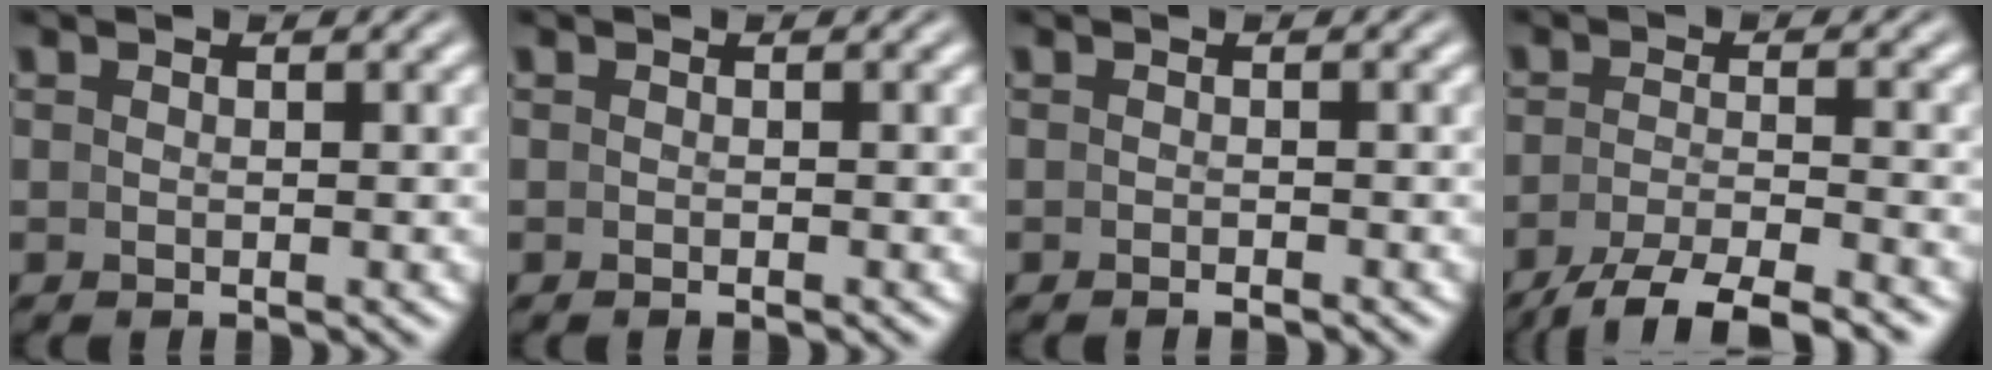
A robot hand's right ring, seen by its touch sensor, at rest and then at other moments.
{"total": 0.6, "force": [-0.6, -0.2, 0.1], "torque": [0.000, -0.001, -0.010]}
{"total": 0.9, "force": [-0.9, -0.3, 0.1], "torque": [-0.002, -0.002, -0.014]}
{"total": 6.8, "force": [-5.4, 1.9, 3.8], "torque": [-0.058, -0.020, -0.073]}